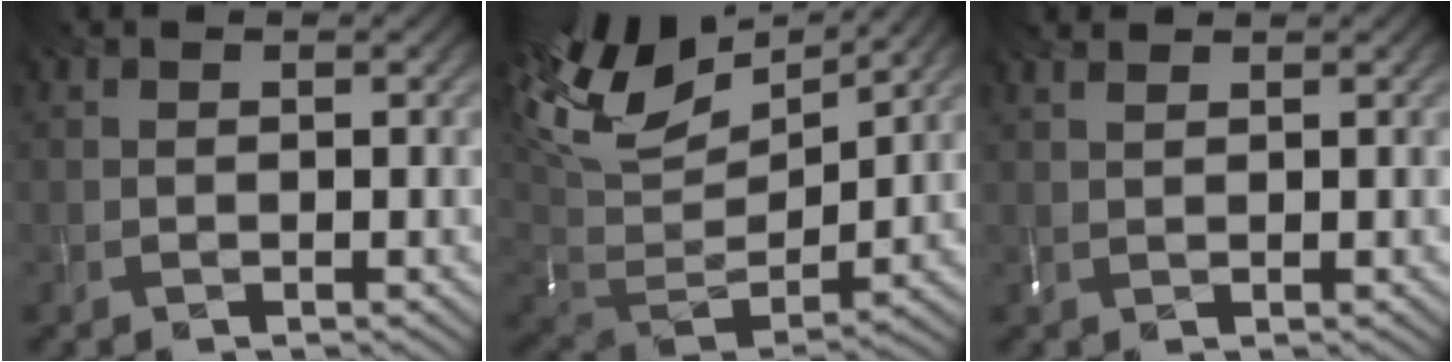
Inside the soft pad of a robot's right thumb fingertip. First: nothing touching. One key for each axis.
{"total": 14.7, "fx": 8.1, "fy": 7.7, "fz": 9.6, "tx": -0.237, "ty": 0.044, "tz": 0.146}
{"total": 1.4, "fx": 1.1, "fy": 0.4, "fz": 0.8, "tx": -0.029, "ty": 0.008, "tz": 0.026}